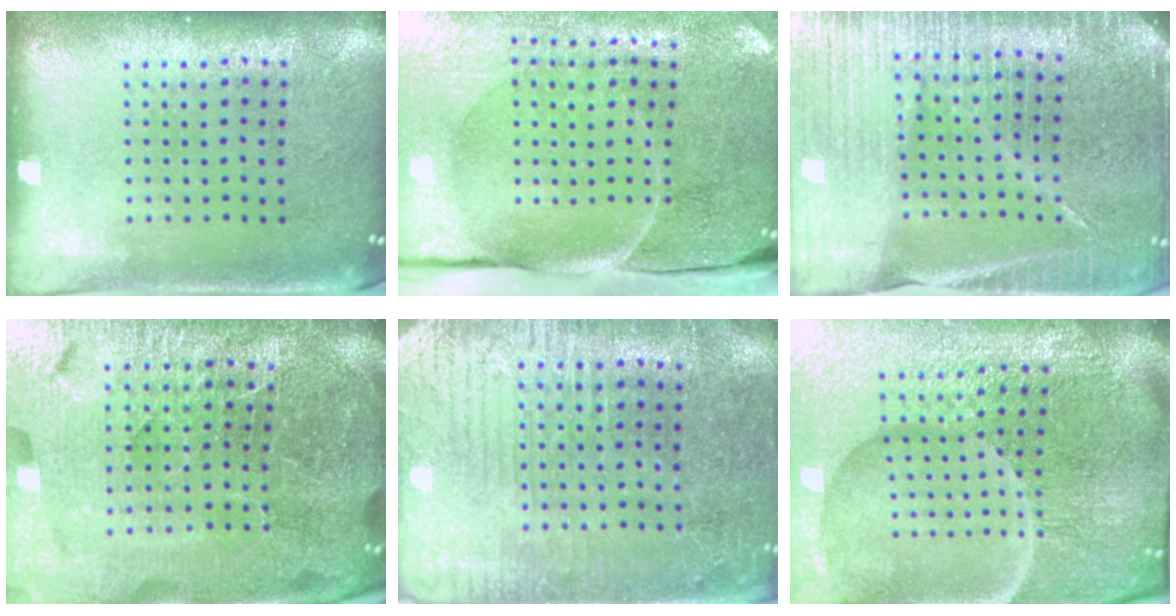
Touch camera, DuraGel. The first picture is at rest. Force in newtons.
{"total": 4.9, "press": 4.0, "slide": 2.9}
{"total": 4.8, "press": 4.4, "slide": 1.9}
{"total": 6.2, "press": 5.5, "slide": 2.8}
{"total": 3.2, "press": 3.1, "slide": 0.7}
{"total": 6.5, "press": 5.8, "slide": 2.9}